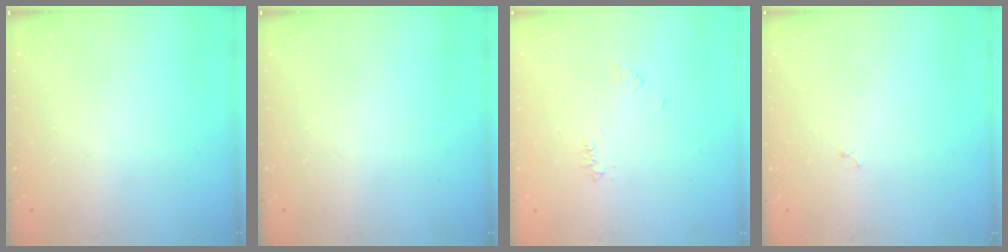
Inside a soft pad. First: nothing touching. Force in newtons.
{"total": 0.0}
{"total": 4.5, "press": 4.5, "slide": 0.7}
{"total": 2.2, "press": 2.1, "slide": 0.3}